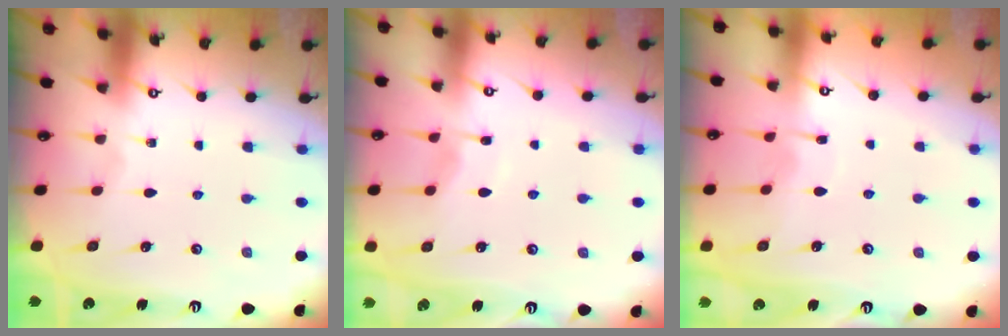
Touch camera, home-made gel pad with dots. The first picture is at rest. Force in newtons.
{"total": 3.9, "press": 3.8, "slide": 0.6}
{"total": 4.6, "press": 4.6, "slide": 0.4}